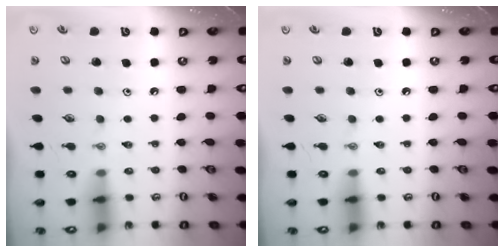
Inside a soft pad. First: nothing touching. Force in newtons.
{"total": 0.0}